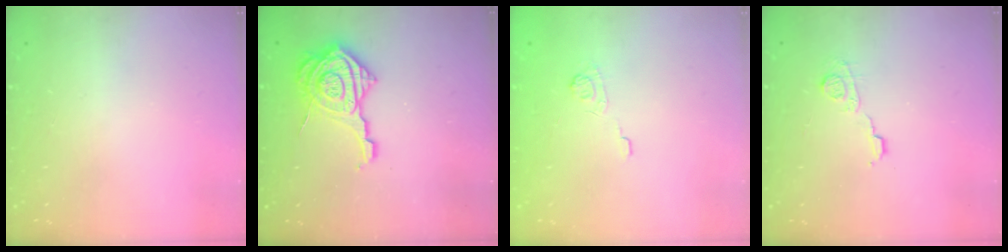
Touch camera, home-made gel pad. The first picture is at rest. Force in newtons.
{"total": 13.9, "press": 13.8, "slide": 1.7}
{"total": 2.5, "press": 2.1, "slide": 1.4}
{"total": 7.3, "press": 7.2, "slide": 0.4}